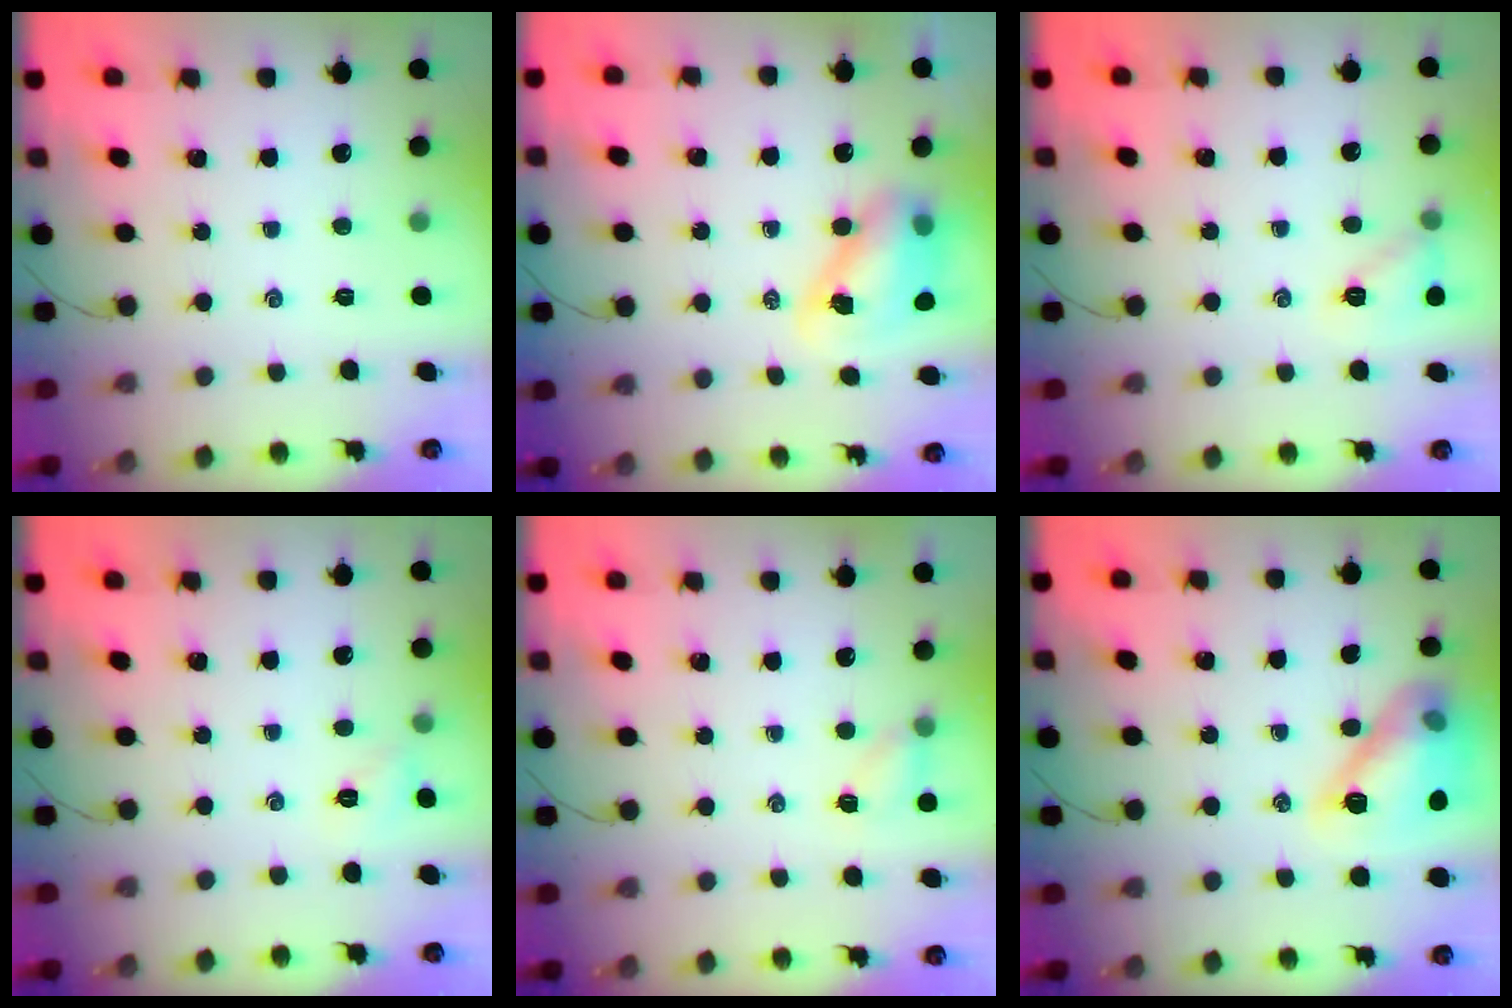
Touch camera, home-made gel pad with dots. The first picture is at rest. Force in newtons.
{"total": 8.6, "press": 8.4, "slide": 2.1}
{"total": 8.4, "press": 8.3, "slide": 1.5}
{"total": 2.9, "press": 2.8, "slide": 0.5}
{"total": 4.9, "press": 4.7, "slide": 1.5}
{"total": 14.3, "press": 14.2, "slide": 1.1}